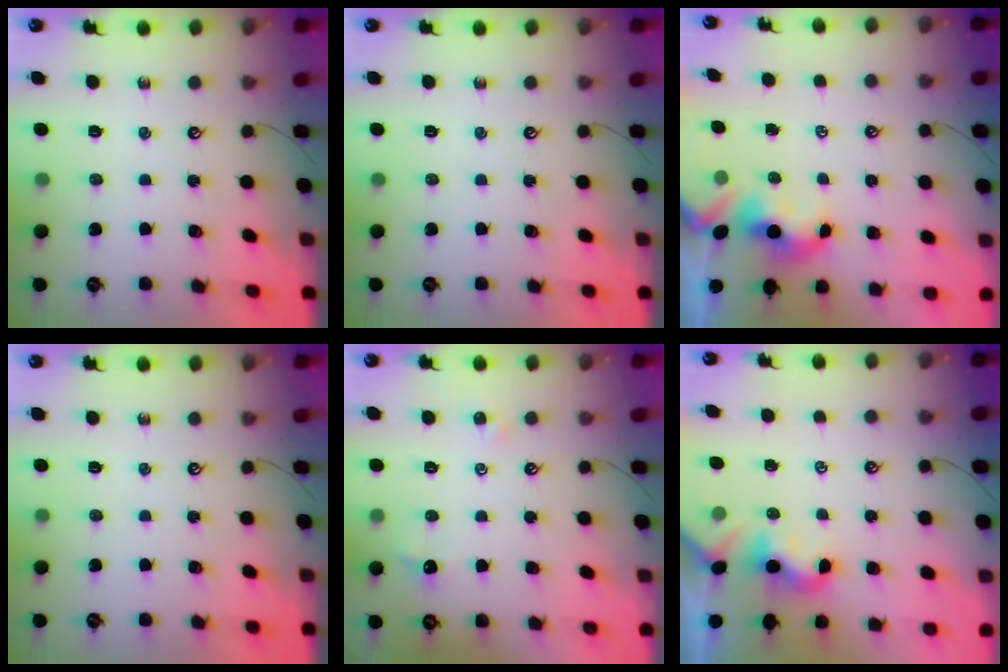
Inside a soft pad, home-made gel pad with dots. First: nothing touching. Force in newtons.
{"total": 0.0}
{"total": 1.1, "press": 0.8, "slide": 0.7}
{"total": 0.0}
{"total": 1.6, "press": 1.5, "slide": 0.6}
{"total": 2.0, "press": 2.0, "slide": 0.5}